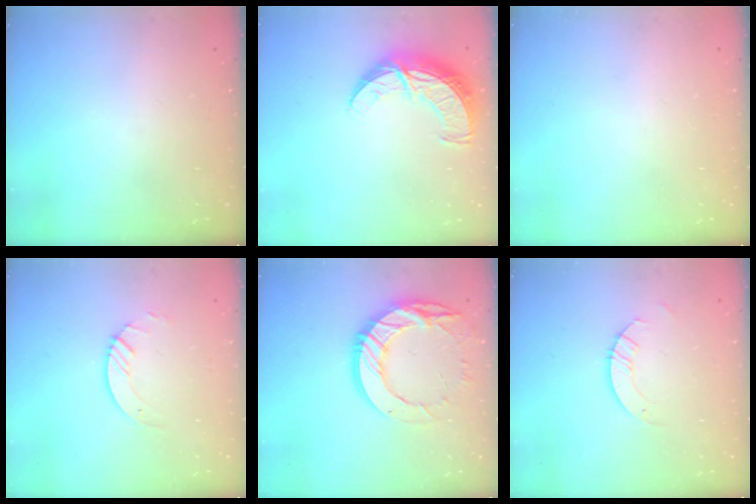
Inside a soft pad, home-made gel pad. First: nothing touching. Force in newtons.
{"total": 10.6, "press": 10.6, "slide": 0.9}
{"total": 0.0}
{"total": 3.6, "press": 3.6, "slide": 0.4}
{"total": 17.2, "press": 17.1, "slide": 1.3}
{"total": 2.6, "press": 2.6, "slide": 0.2}